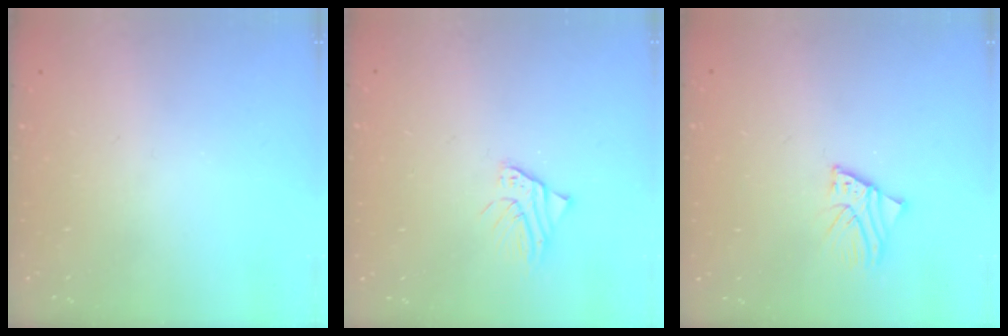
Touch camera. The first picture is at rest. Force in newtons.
{"total": 1.6, "press": 1.6, "slide": 0.2}
{"total": 2.8, "press": 2.7, "slide": 0.3}